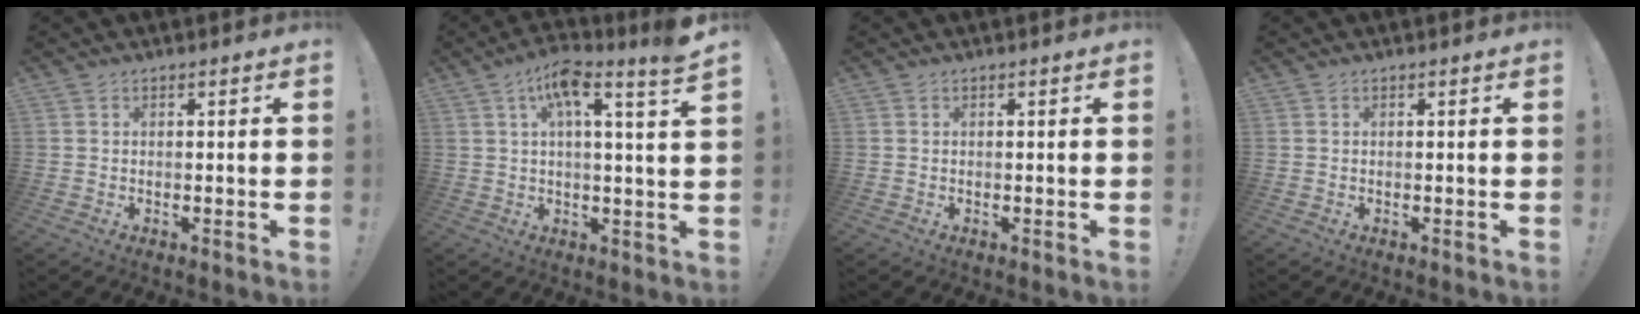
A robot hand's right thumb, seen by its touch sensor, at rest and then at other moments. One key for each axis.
{"total": 10.0, "fx": 4.8, "fy": 1.0, "fz": 8.7, "tx": -0.147, "ty": -0.021, "tz": 0.075}
{"total": 0.0}
{"total": 0.0}